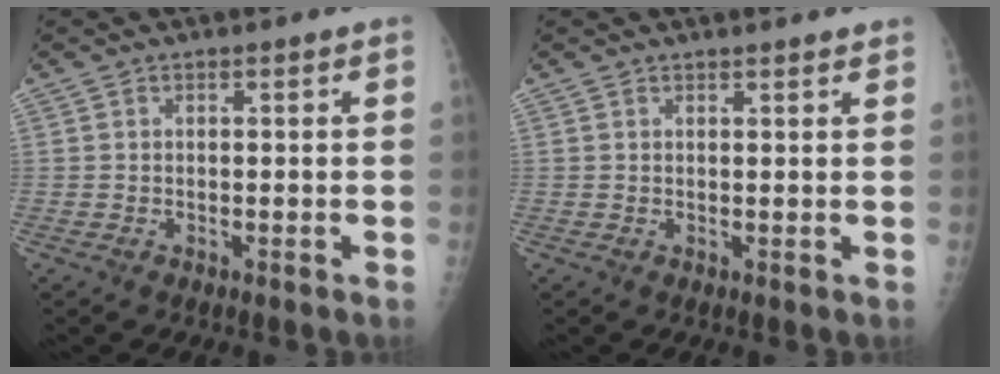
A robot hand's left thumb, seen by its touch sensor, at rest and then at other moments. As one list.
[{"total": 2.2, "force": [2.0, 0.3, 0.8], "torque": [-0.003, -0.003, 0.022]}]